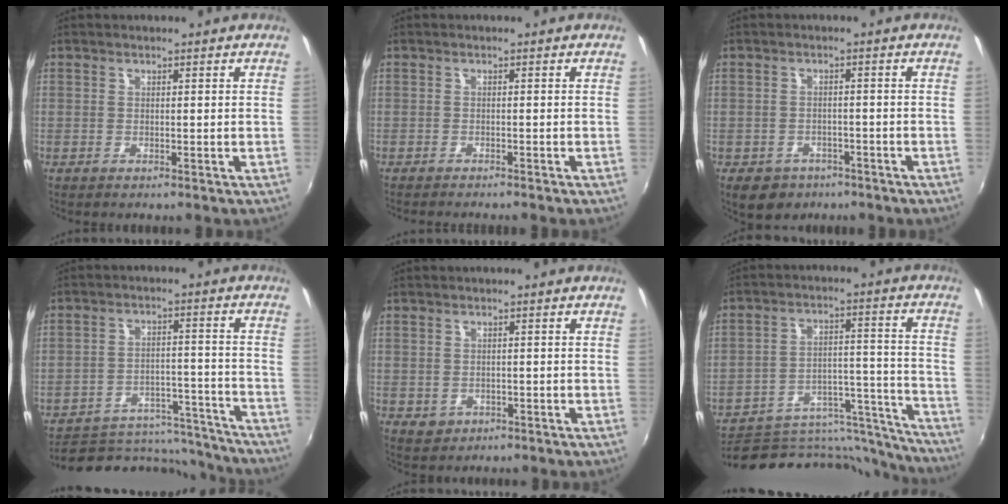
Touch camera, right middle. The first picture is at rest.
{"total": 2.5, "force": [-2.3, 0.1, 0.9], "torque": [-0.028, -0.009, -0.039]}
{"total": 7.0, "force": [-4.4, 4.9, 2.3], "torque": [-0.058, -0.004, -0.056]}
{"total": 17.7, "force": [-15.9, 6.1, 4.6], "torque": [-0.088, 0.030, -0.202]}
{"total": 2.6, "force": [-0.7, 2.3, 1.0], "torque": [-0.020, -0.002, -0.005]}
{"total": 24.9, "force": [-23.1, 6.6, 6.5], "torque": [-0.092, 0.038, -0.312]}